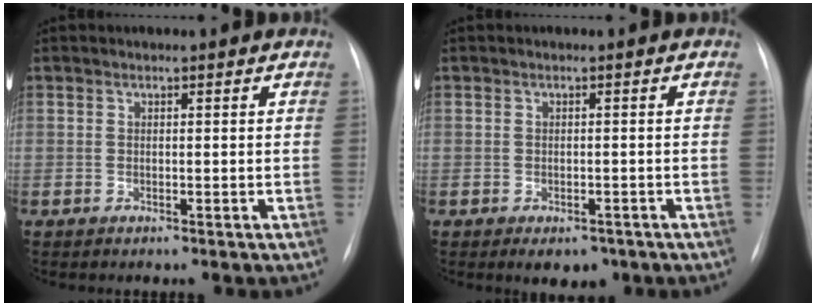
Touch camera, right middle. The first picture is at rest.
{"total": 4.0, "force": [-2.6, 2.2, 2.1], "torque": [-0.017, -0.002, -0.026]}